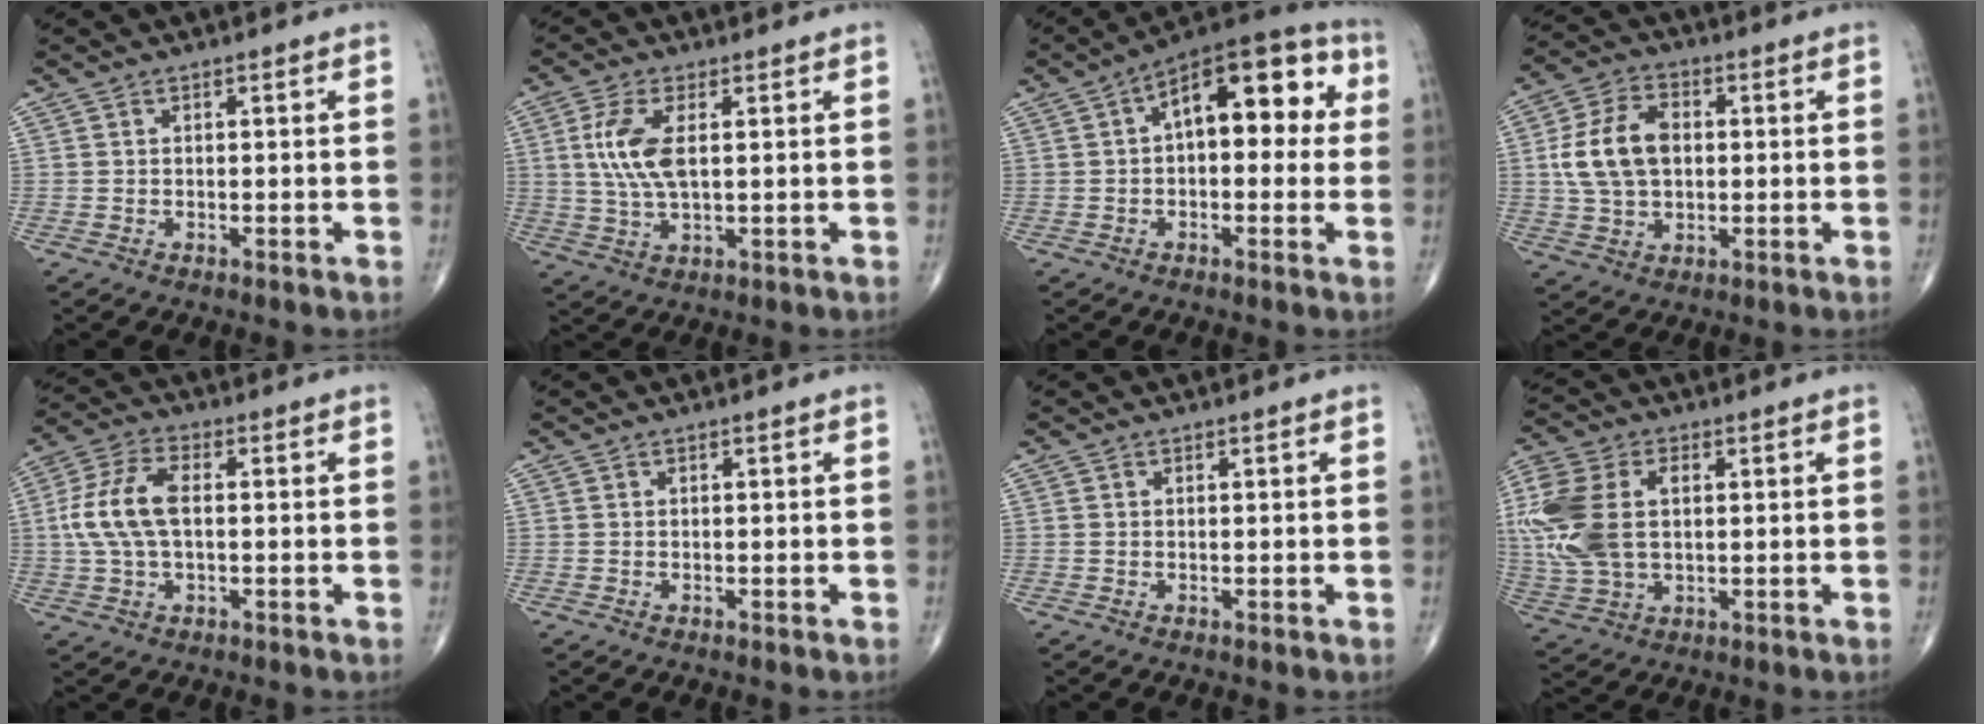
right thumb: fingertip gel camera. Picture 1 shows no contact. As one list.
[{"total": 8.2, "force": [1.5, 3.4, 7.3], "torque": [-0.170, -0.002, 0.032]}, {"total": 14.4, "force": [2.2, 7.5, 12.1], "torque": [-0.132, 0.041, 0.024]}, {"total": 11.8, "force": [1.0, 7.8, 8.8], "torque": [-0.160, 0.012, 0.019]}, {"total": 10.4, "force": [0.5, 5.4, 8.9], "torque": [-0.194, 0.019, 0.007]}, {"total": 0.0}, {"total": 0.0}, {"total": 16.6, "force": [1.8, 10.4, 12.8], "torque": [-0.312, 0.006, 0.039]}]